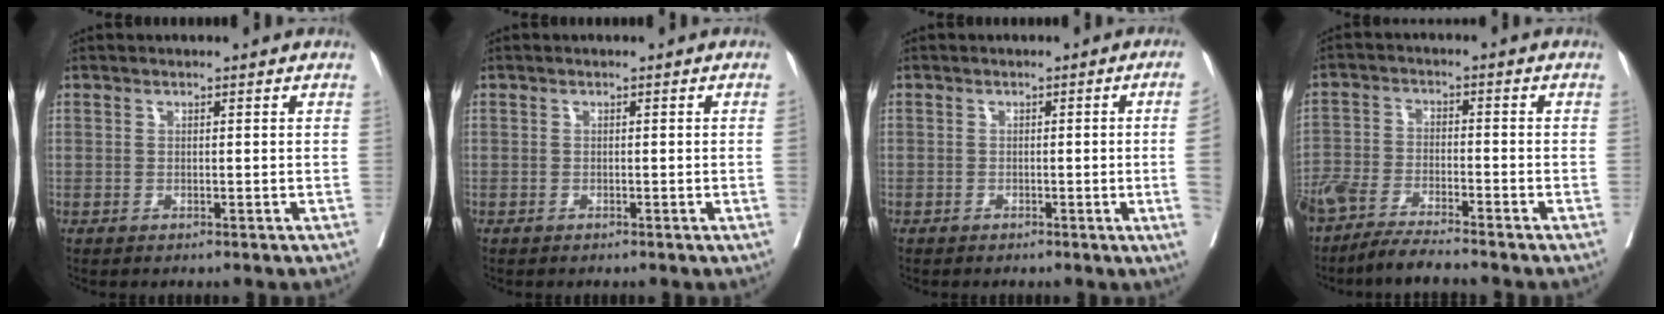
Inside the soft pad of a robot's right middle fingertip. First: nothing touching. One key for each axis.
{"total": 0.6, "fx": -0.1, "fy": -0.3, "fz": 0.5, "tx": -0.001, "ty": 0.001, "tz": -0.003}
{"total": 6.3, "fx": -0.9, "fy": -2.2, "fz": 5.9, "tx": -0.055, "ty": -0.013, "tz": -0.014}
{"total": 9.9, "fx": -8.8, "fy": 0.7, "fz": 4.6, "tx": -0.082, "ty": -0.019, "tz": -0.153}